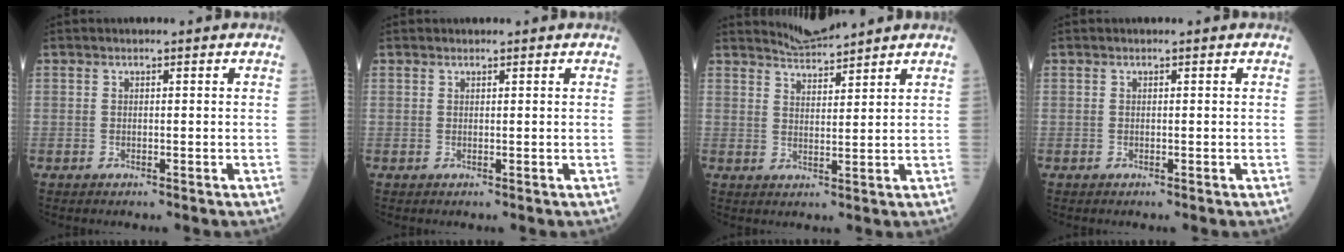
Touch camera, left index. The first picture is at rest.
{"total": 0.0}
{"total": 3.7, "force": [3.7, -0.5, -0.1], "torque": [-0.006, 0.003, 0.072]}
{"total": 0.0}